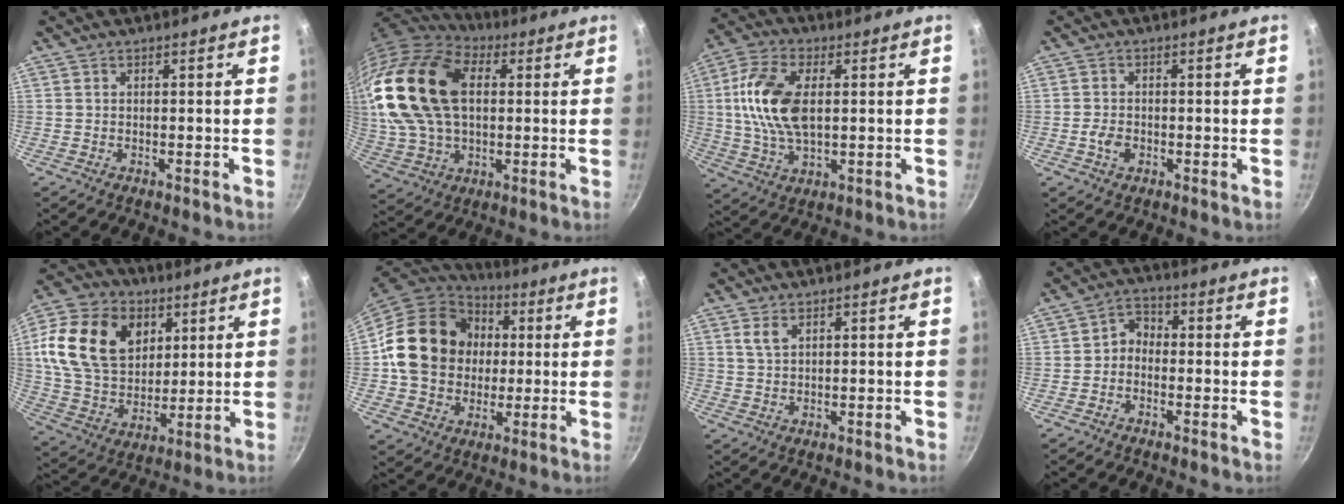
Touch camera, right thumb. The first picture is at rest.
{"total": 24.3, "force": [4.7, 15.2, 18.3], "torque": [-0.353, 0.007, 0.088]}
{"total": 13.8, "force": [1.8, 7.6, 11.4], "torque": [-0.217, 0.006, 0.028]}
{"total": 2.7, "force": [-0.9, 1.8, 1.9], "torque": [-0.035, 0.006, -0.017]}
{"total": 22.9, "force": [7.4, 16.4, 14.2], "torque": [-0.247, -0.011, 0.132]}
{"total": 20.5, "force": [2.0, 17.0, 11.2], "torque": [-0.172, 0.024, 0.032]}
{"total": 2.5, "force": [1.4, 1.2, 1.8], "torque": [-0.033, -0.004, 0.029]}
{"total": 3.4, "force": [-1.1, 2.7, 1.8], "torque": [-0.014, 0.021, -0.031]}